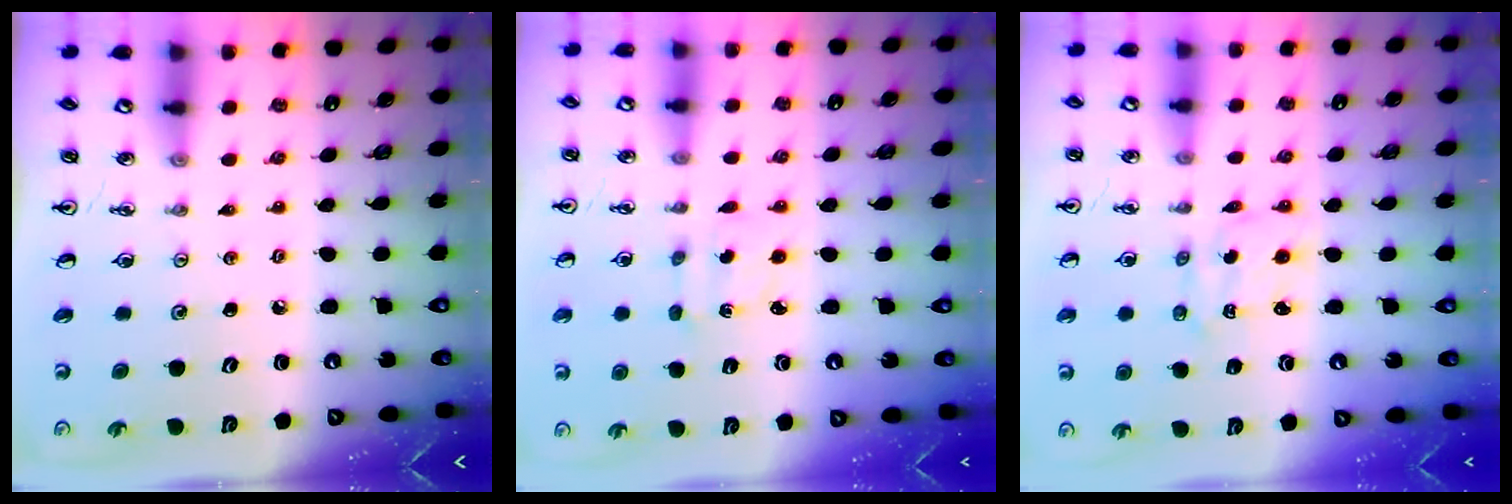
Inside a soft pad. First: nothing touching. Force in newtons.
{"total": 2.1, "press": 2.0, "slide": 0.6}
{"total": 1.9, "press": 1.9, "slide": 0.4}